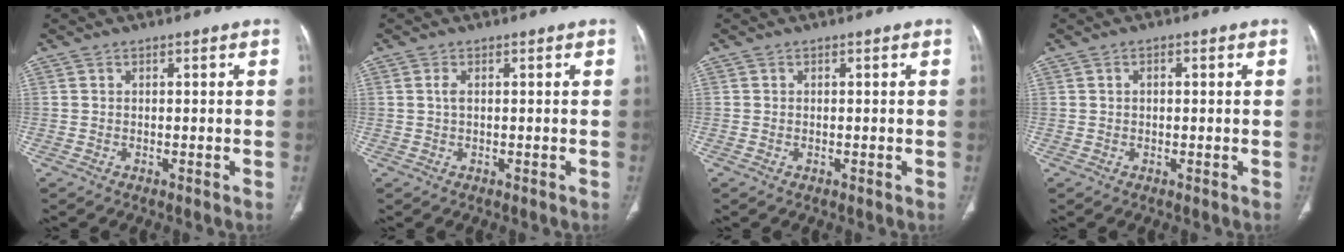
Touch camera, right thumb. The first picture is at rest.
{"total": 1.1, "force": [0.2, 0.4, 1.0], "torque": [-0.027, 0.004, 0.006]}
{"total": 0.0}
{"total": 1.2, "force": [0.3, 0.7, 0.9], "torque": [-0.015, 0.005, 0.005]}